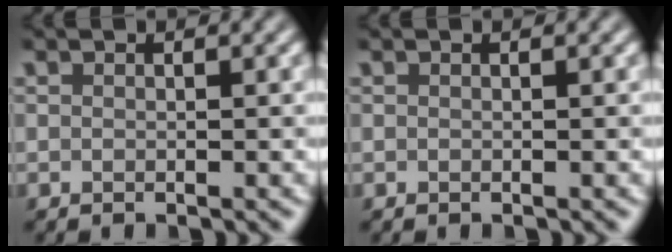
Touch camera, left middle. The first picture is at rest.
{"total": 0.0}